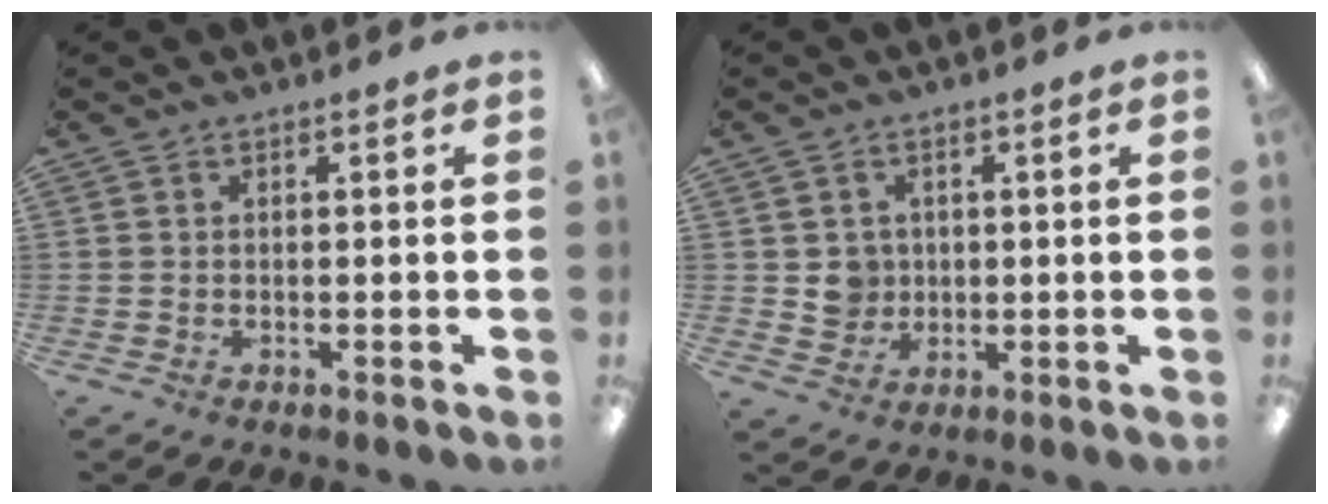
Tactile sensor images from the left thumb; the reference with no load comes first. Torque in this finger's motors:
{"motor_torque": [-0.28, 0.29, 0.04, -0.11, 0.04]}